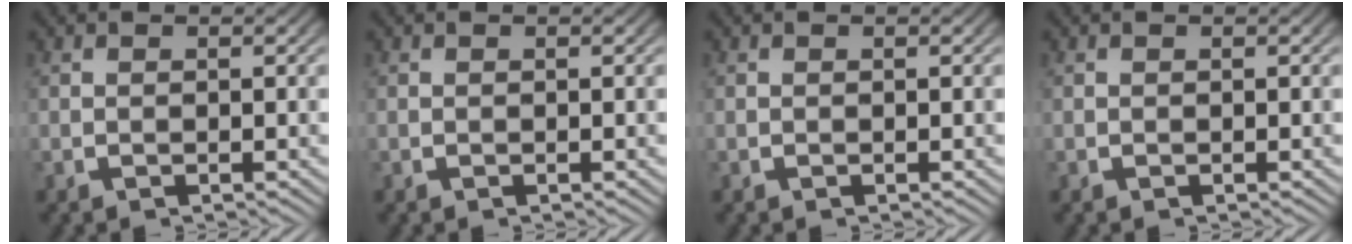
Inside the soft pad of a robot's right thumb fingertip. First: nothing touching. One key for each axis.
{"total": 0.0}
{"total": 0.0}
{"total": 0.0}